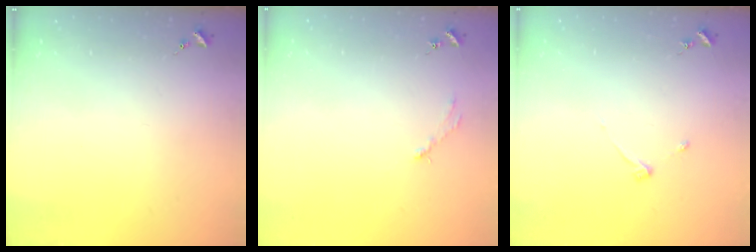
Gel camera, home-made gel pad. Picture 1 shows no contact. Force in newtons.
{"total": 2.8, "press": 2.8, "slide": 0.4}
{"total": 3.3, "press": 3.3, "slide": 0.4}